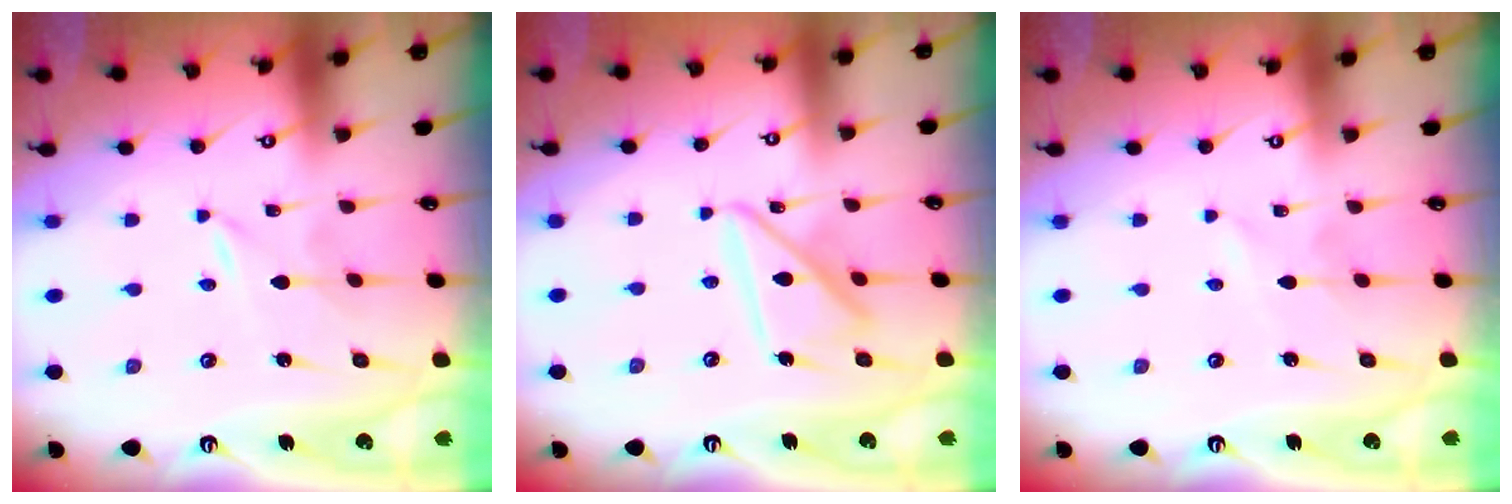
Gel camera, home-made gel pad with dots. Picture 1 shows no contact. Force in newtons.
{"total": 14.1, "press": 14.0, "slide": 1.4}
{"total": 1.1, "press": 1.1, "slide": 0.2}